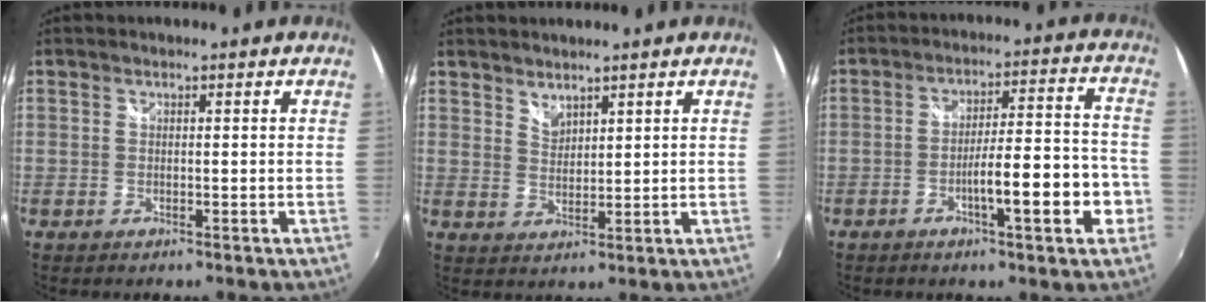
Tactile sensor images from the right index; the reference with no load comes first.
{"total": 3.0, "force": [2.7, 1.0, 0.8], "torque": [-0.010, 0.000, 0.048]}
{"total": 11.7, "force": [-4.6, 1.7, 10.6], "torque": [-0.165, 0.006, -0.063]}